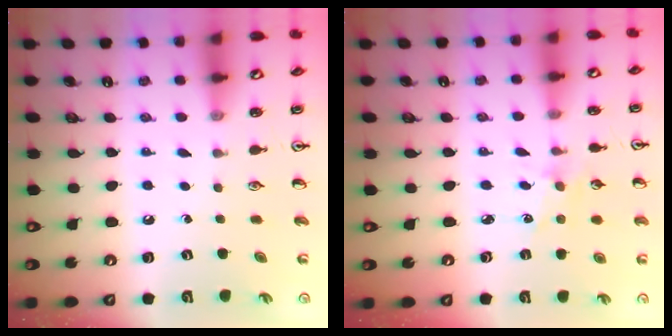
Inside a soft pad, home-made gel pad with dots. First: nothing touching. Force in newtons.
{"total": 2.1, "press": 2.1, "slide": 0.0}